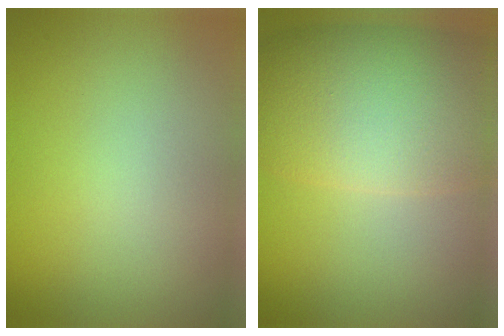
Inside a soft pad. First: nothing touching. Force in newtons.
{"total": 12.1, "press": 12.0, "slide": 0.8}